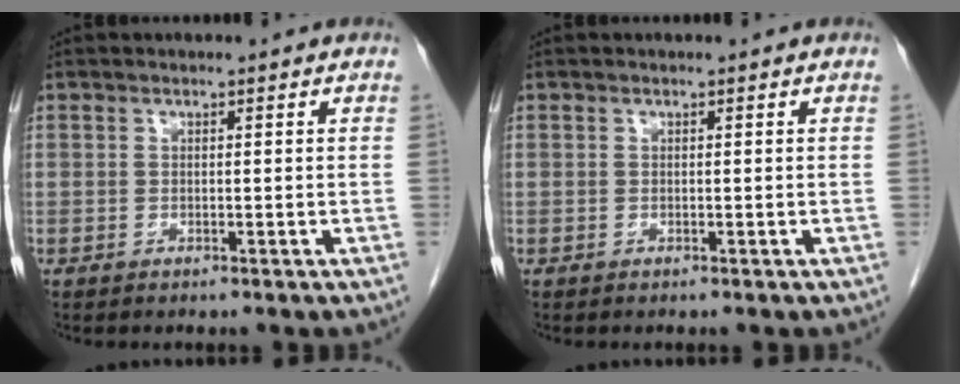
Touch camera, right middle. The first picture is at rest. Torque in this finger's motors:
{"motor_torque": [-0.09, 0.09, -0.03, -0.01]}